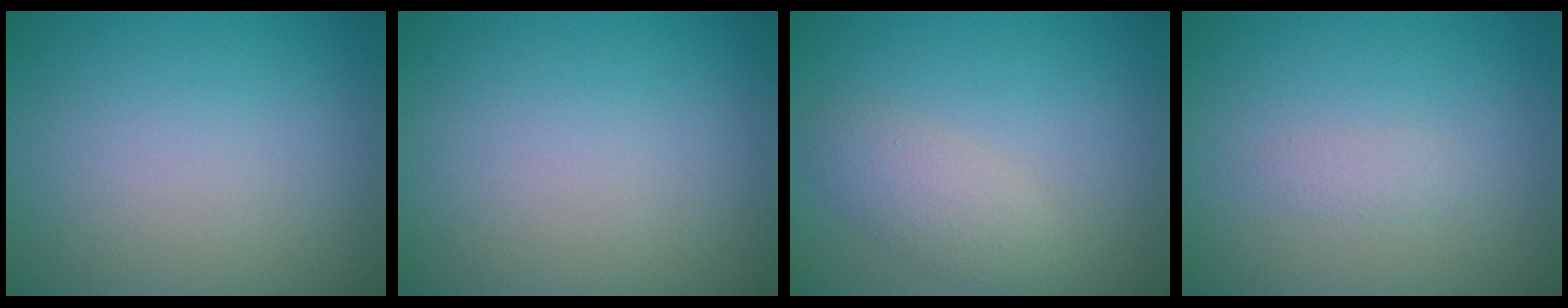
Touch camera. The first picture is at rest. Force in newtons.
{"total": 0.0}
{"total": 2.8, "press": 2.8, "slide": 0.1}
{"total": 0.9, "press": 0.9, "slide": 0.0}